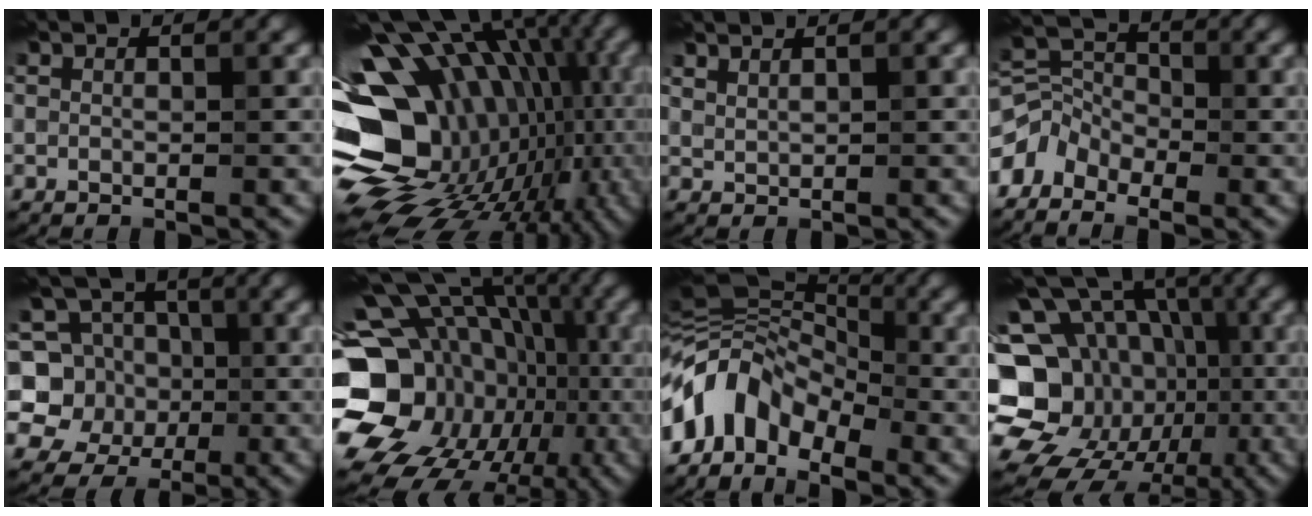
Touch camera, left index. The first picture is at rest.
{"total": 18.8, "force": [-2.5, 13.2, 13.2], "torque": [-0.215, 0.006, -0.026]}
{"total": 1.3, "force": [1.2, 0.1, 0.4], "torque": [-0.017, 0.000, 0.027]}
{"total": 4.0, "force": [-3.0, 2.4, 1.0], "torque": [-0.007, 0.008, -0.061]}
{"total": 6.7, "force": [-0.3, 6.2, 2.5], "torque": [-0.041, 0.000, -0.036]}
{"total": 21.2, "force": [-4.0, 17.7, 11.1], "torque": [-0.185, -0.002, -0.079]}
{"total": 7.1, "force": [-3.7, 4.4, 4.3], "torque": [-0.076, 0.014, -0.090]}
{"total": 21.0, "force": [-5.0, 18.4, 8.8], "torque": [-0.174, 0.011, -0.110]}